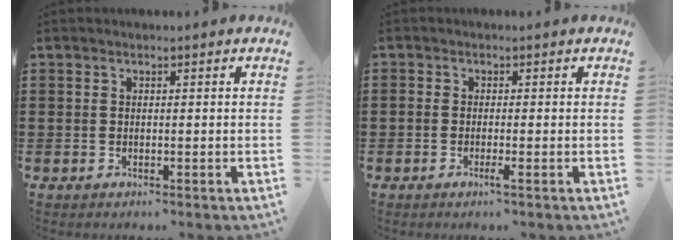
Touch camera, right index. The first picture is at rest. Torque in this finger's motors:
{"motor_torque": [0.30, 0.23, 0.08, 0.02]}